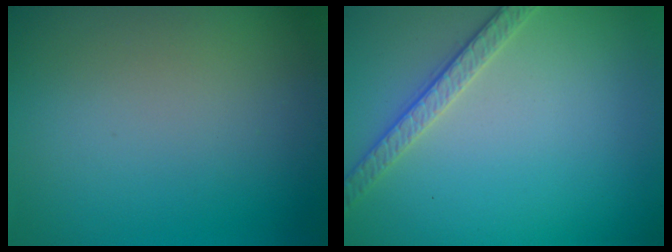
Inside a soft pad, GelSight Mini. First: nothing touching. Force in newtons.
{"total": 2.7, "press": 2.6, "slide": 0.6}